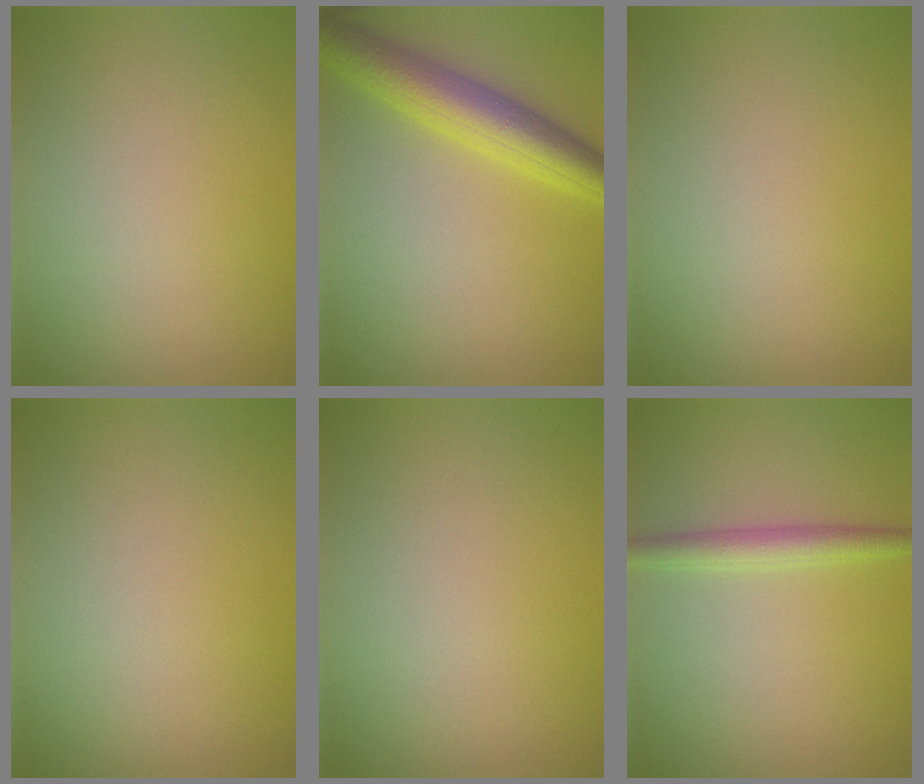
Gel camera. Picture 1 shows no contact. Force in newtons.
{"total": 5.7, "press": 5.7, "slide": 0.1}
{"total": 0.0}
{"total": 0.0}
{"total": 0.0}
{"total": 2.3, "press": 2.3, "slide": 0.0}